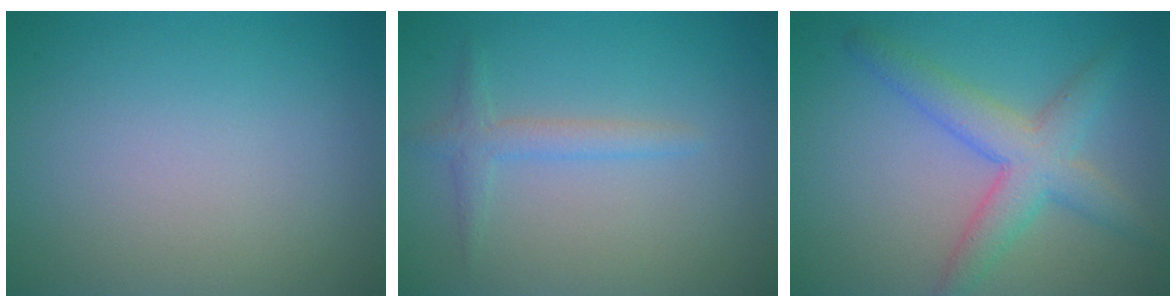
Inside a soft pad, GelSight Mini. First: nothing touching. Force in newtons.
{"total": 1.8, "press": 1.8, "slide": 0.1}
{"total": 4.7, "press": 4.7, "slide": 0.1}